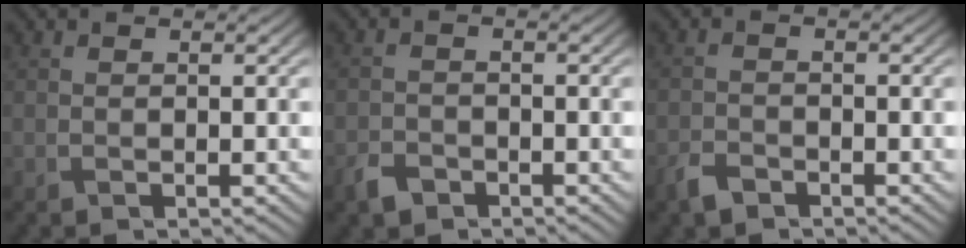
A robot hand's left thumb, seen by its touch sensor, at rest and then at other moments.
{"total": 2.2, "force": [-1.7, 1.3, 0.8], "torque": [-0.017, 0.000, -0.043]}
{"total": 2.2, "force": [-1.8, 1.1, 0.9], "torque": [-0.022, 0.000, -0.045]}